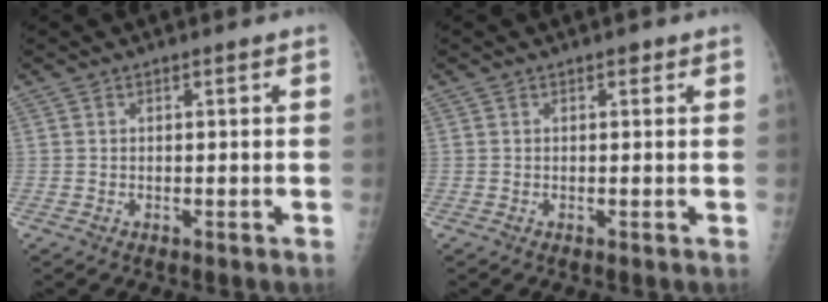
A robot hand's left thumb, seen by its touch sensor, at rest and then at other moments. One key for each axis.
{"total": 0.7, "fx": 0.4, "fy": 0.5, "fz": 0.4, "tx": 0.002, "ty": -0.001, "tz": 0.003}